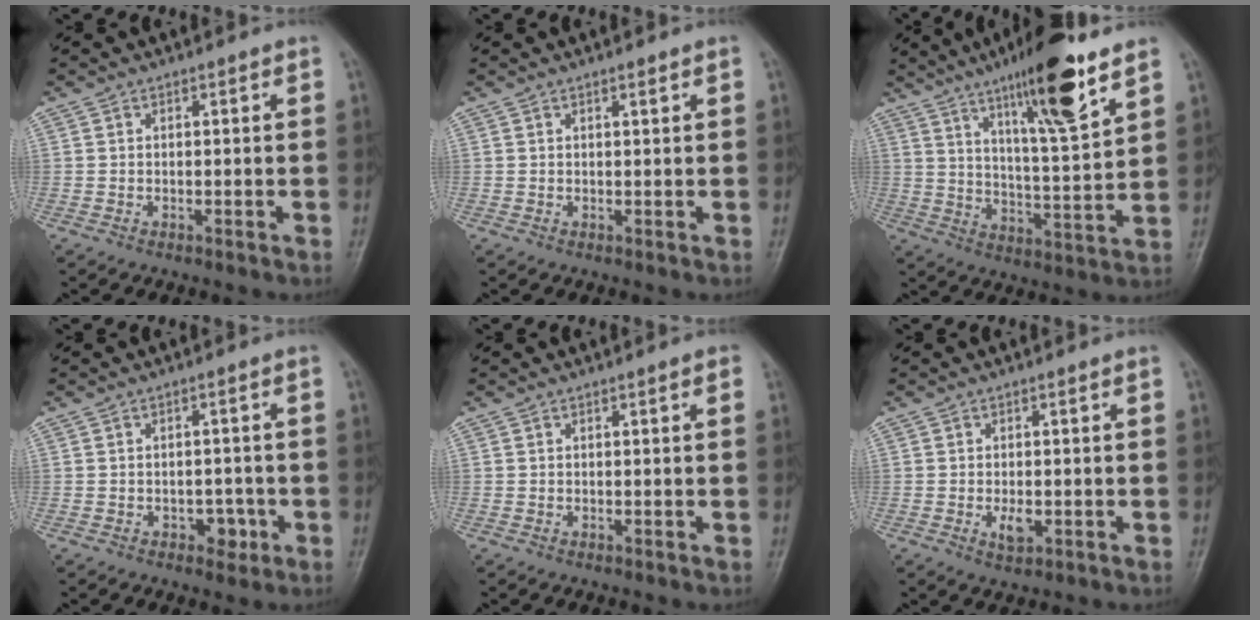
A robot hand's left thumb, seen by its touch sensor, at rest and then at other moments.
{"total": 0.8, "force": [0.6, 0.0, 0.6], "torque": [-0.009, -0.002, 0.010]}
{"total": 16.6, "force": [9.9, 2.6, 13.0], "torque": [-0.200, -0.053, 0.166]}
{"total": 3.4, "force": [-1.4, 2.4, 2.1], "torque": [-0.006, 0.008, -0.016]}
{"total": 1.0, "force": [0.4, 0.1, 0.9], "torque": [-0.016, 0.001, 0.004]}
{"total": 2.9, "force": [-0.6, 1.5, 2.5], "torque": [-0.040, -0.004, -0.007]}